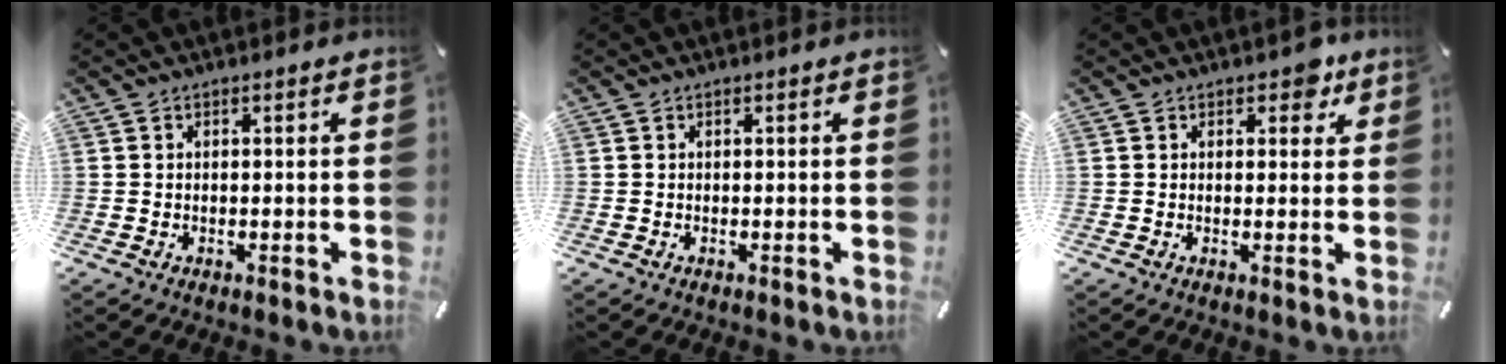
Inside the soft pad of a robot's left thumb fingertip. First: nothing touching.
{"total": 0.0}
{"total": 4.2, "force": [2.4, 2.5, 2.4], "torque": [-0.014, -0.004, 0.034]}